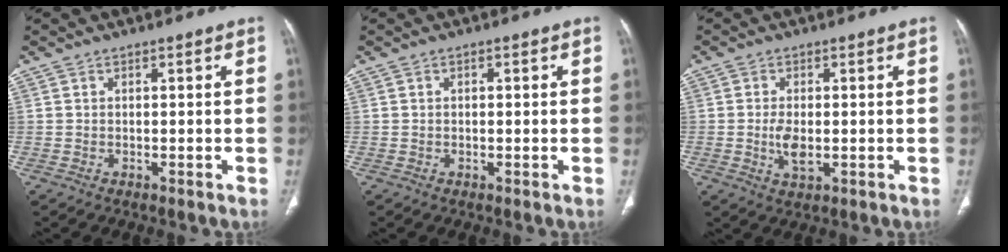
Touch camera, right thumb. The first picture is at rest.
{"total": 0.7, "force": [0.2, 0.3, 0.6], "torque": [-0.014, 0.003, 0.004]}
{"total": 4.1, "force": [-0.4, 2.0, 3.6], "torque": [-0.075, -0.005, -0.005]}